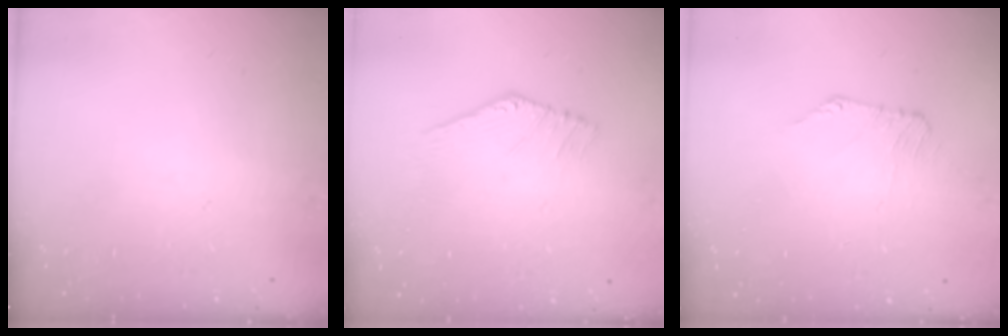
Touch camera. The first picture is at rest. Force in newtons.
{"total": 2.0, "press": 2.0, "slide": 0.2}
{"total": 1.3, "press": 1.2, "slide": 0.3}